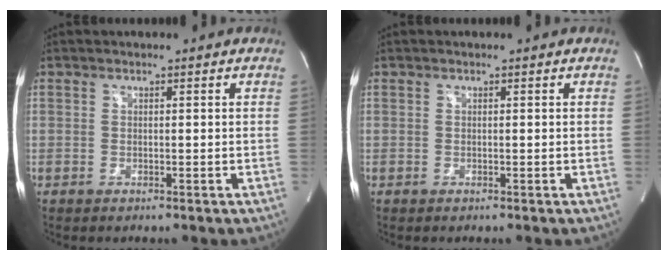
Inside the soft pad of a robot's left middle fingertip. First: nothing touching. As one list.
[{"total": 0.0}]